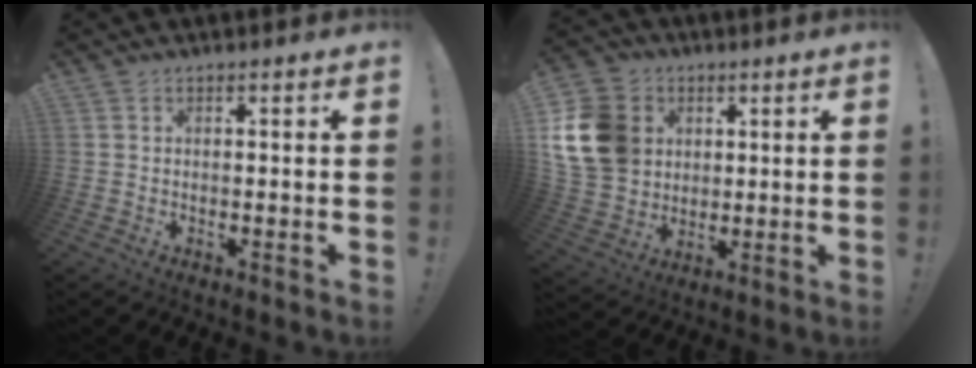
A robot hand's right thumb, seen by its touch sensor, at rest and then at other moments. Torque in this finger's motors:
{"motor_torque": [1.64, 1.55, 0.44, -0.05, 0.36]}